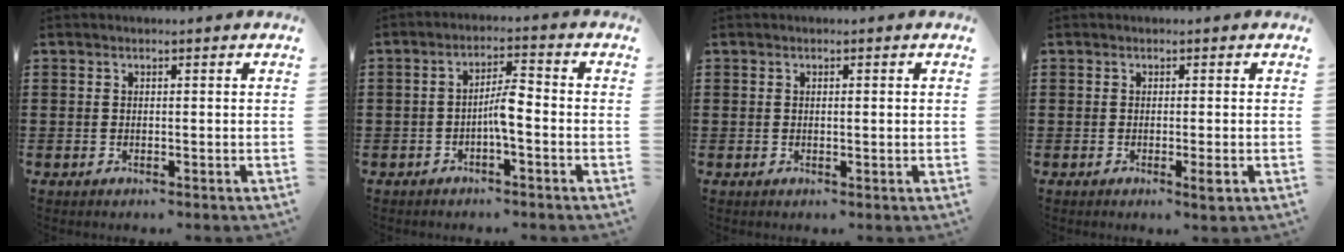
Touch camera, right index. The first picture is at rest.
{"total": 4.3, "force": [-1.3, 0.8, 4.0], "torque": [-0.081, 0.005, -0.030]}
{"total": 0.6, "force": [0.0, 0.1, 0.6], "torque": [-0.011, -0.002, 0.001]}
{"total": 2.3, "force": [-0.7, 0.0, 2.2], "torque": [-0.044, -0.012, -0.013]}